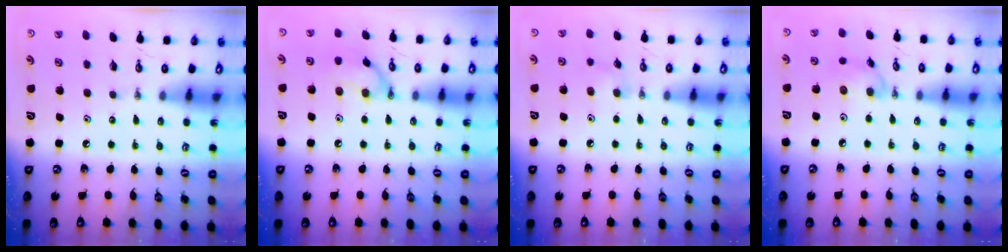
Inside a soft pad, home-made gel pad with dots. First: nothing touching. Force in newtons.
{"total": 10.7, "press": 10.7, "slide": 0.3}
{"total": 7.4, "press": 6.9, "slide": 2.8}
{"total": 6.7, "press": 6.6, "slide": 1.4}